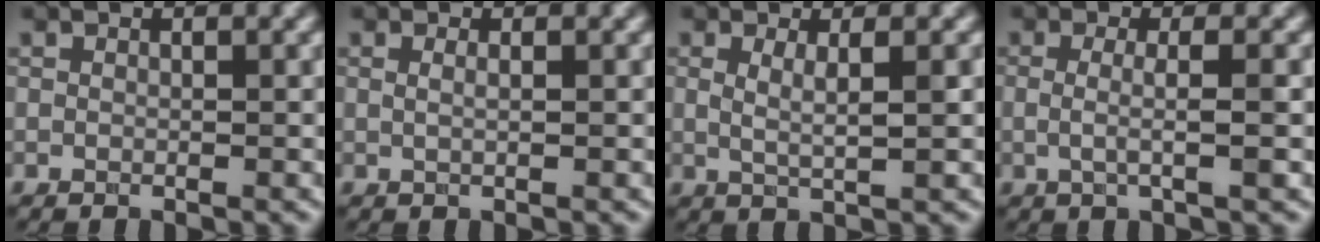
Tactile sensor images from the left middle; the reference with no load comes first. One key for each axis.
{"total": 1.2, "fx": 0.4, "fy": 0.5, "fz": 0.9, "tx": -0.007, "ty": -0.007, "tz": -0.001}
{"total": 2.3, "fx": 0.5, "fy": 0.6, "fz": 2.2, "tx": -0.034, "ty": -0.007, "tz": 0.008}
{"total": 2.9, "fx": -0.1, "fy": 0.7, "fz": 2.8, "tx": -0.049, "ty": -0.008, "tz": -0.006}